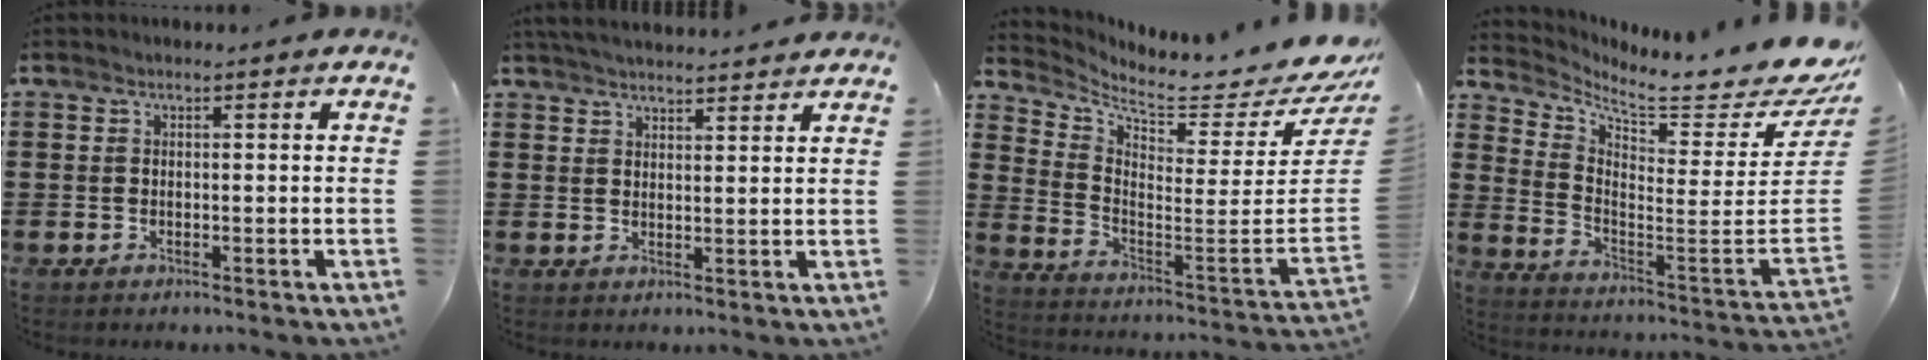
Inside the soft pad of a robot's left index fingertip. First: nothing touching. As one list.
[{"total": 3.3, "force": [3.3, -0.1, 0.5], "torque": [-0.019, -0.008, 0.062]}, {"total": 6.0, "force": [5.5, 0.5, 2.5], "torque": [-0.065, -0.075, 0.085]}, {"total": 8.1, "force": [7.2, 0.1, 3.8], "torque": [-0.087, -0.084, 0.113]}]